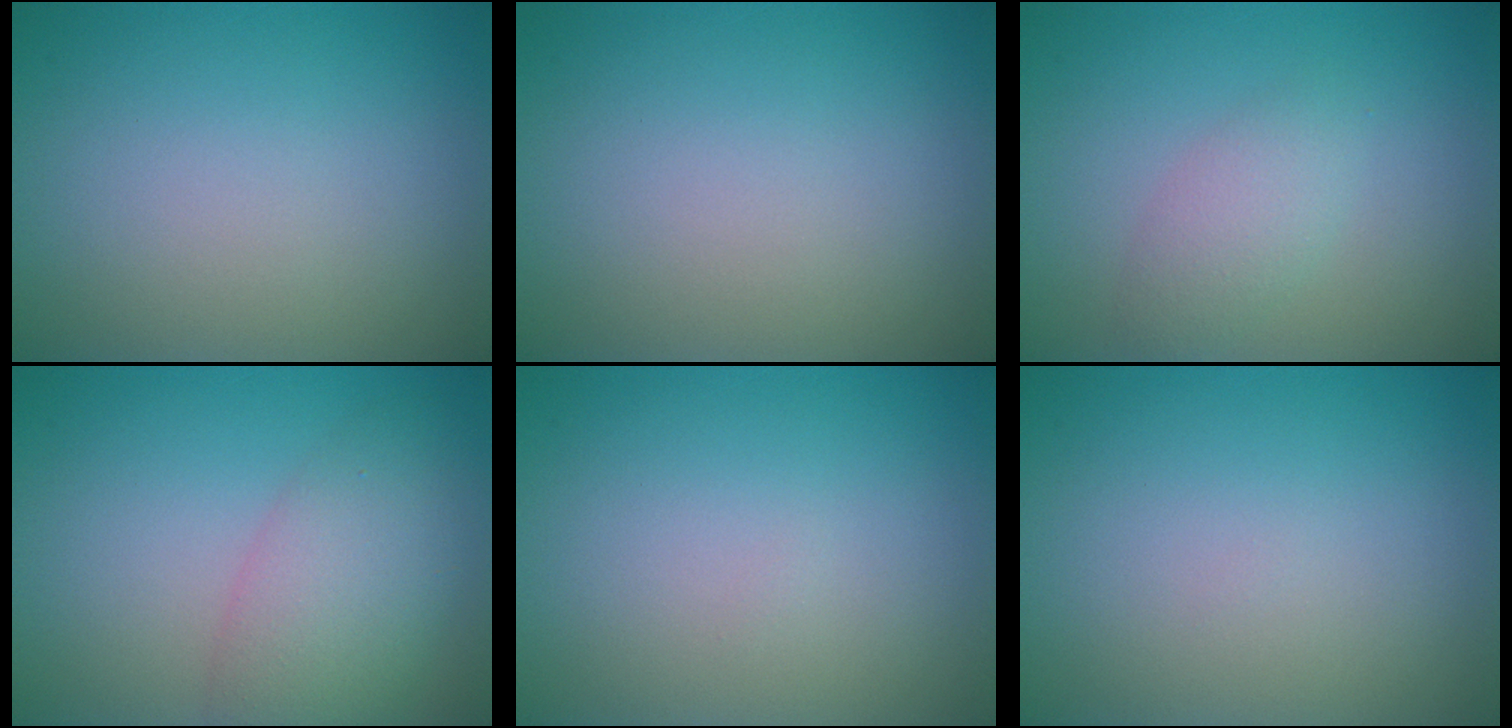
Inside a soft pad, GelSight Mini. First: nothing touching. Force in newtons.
{"total": 0.0}
{"total": 2.2, "press": 2.2, "slide": 0.0}
{"total": 5.3, "press": 5.2, "slide": 0.4}
{"total": 0.0}
{"total": 0.0}